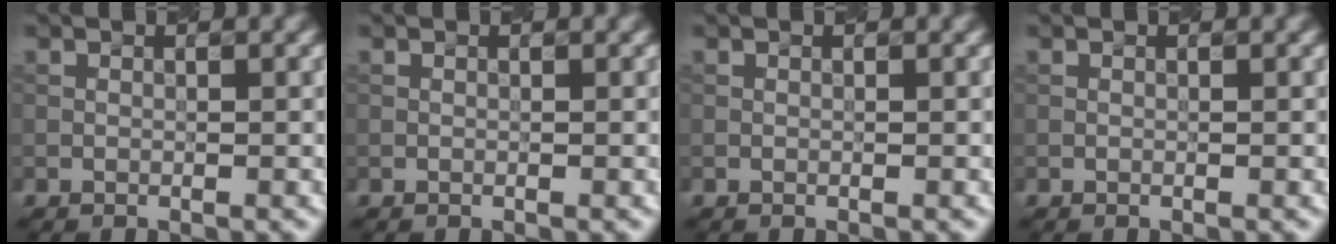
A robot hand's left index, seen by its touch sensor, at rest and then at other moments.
{"total": 0.0}
{"total": 0.0}
{"total": 0.0}